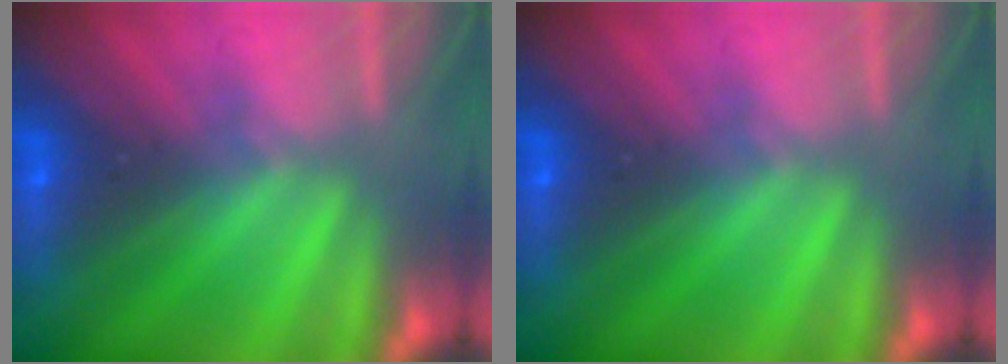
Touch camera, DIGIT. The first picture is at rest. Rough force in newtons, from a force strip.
{"total": 0.0}